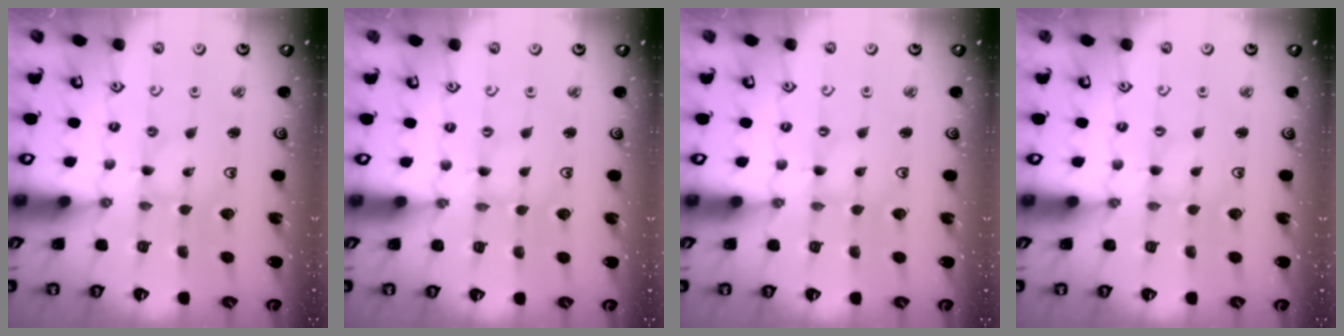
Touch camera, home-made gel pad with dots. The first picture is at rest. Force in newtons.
{"total": 0.0}
{"total": 0.6, "press": 0.6, "slide": 0.1}
{"total": 0.0}